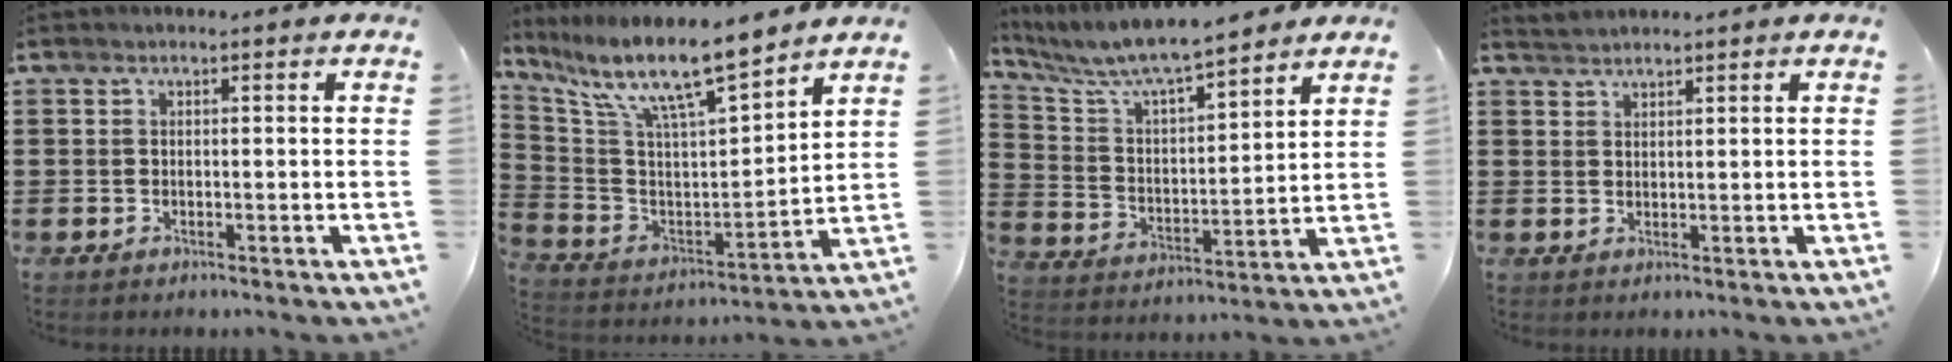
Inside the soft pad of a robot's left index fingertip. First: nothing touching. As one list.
[{"total": 11.4, "force": [9.1, 1.4, 6.7], "torque": [-0.157, -0.064, 0.149]}, {"total": 6.8, "force": [6.2, 0.6, 2.7], "torque": [-0.080, -0.042, 0.103]}, {"total": 1.6, "force": [1.6, 0.0, 0.0], "torque": [-0.003, 0.003, 0.032]}]